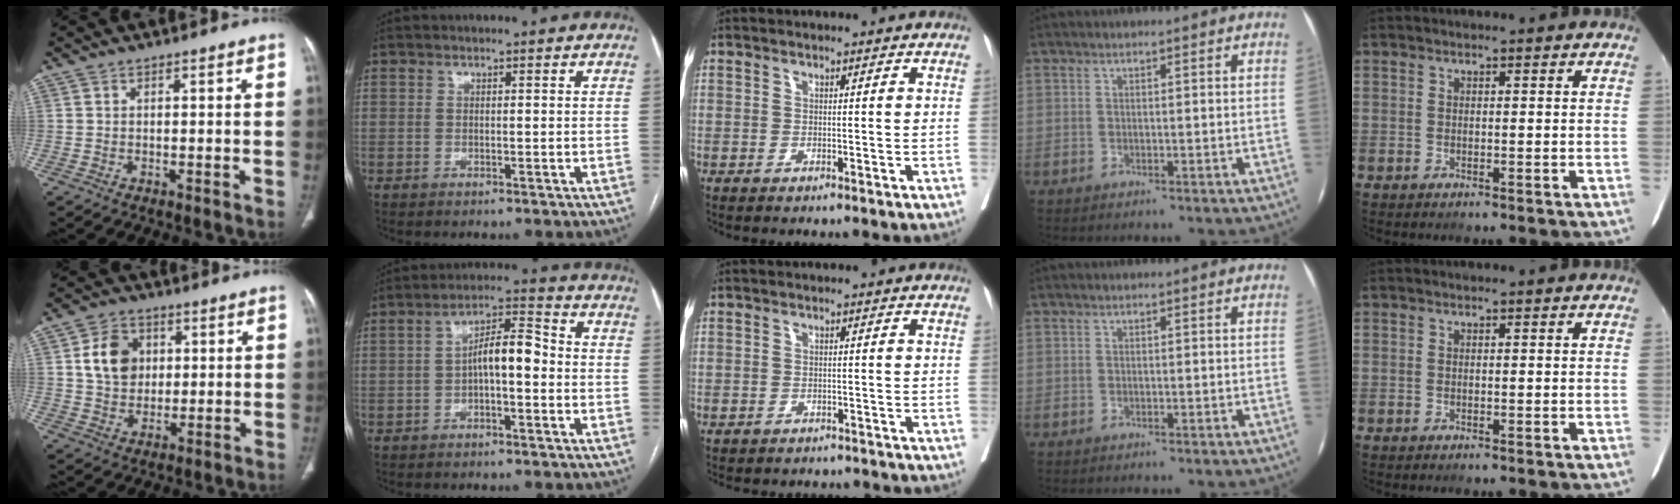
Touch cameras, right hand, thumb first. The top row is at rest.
{"thumb": {"total": 9.3, "force": [2.1, 7.4, 5.2], "torque": [-0.061, -0.003, 0.038]}, "index": {"total": 6.9, "force": [-0.9, 2.1, 6.5], "torque": [-0.112, 0.030, -0.016]}, "middle": {"total": 4.8, "force": [-4.3, 2.1, 0.5], "torque": [-0.006, 0.003, -0.052]}}